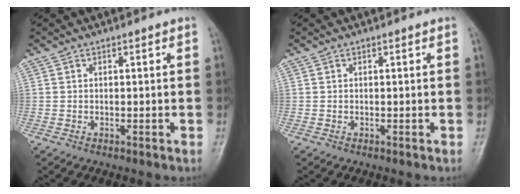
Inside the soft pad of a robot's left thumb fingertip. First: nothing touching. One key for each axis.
{"total": 0.0}